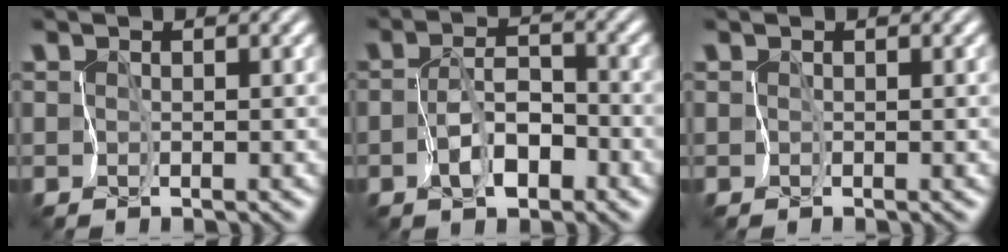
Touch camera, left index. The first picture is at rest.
{"total": 3.5, "force": [-1.9, 1.9, 2.3], "torque": [-0.047, 0.001, -0.033]}
{"total": 0.0}